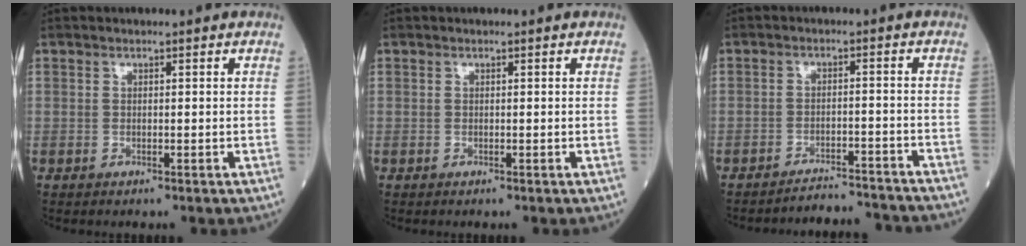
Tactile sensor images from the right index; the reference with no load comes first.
{"total": 0.0}
{"total": 9.1, "force": [-9.0, 0.6, 0.7], "torque": [-0.002, 0.009, -0.117]}